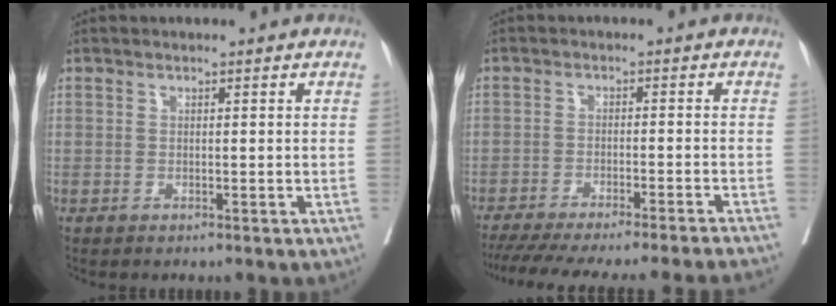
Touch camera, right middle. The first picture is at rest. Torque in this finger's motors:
{"motor_torque": [1.03, -1.11, 0.50, 0.09]}